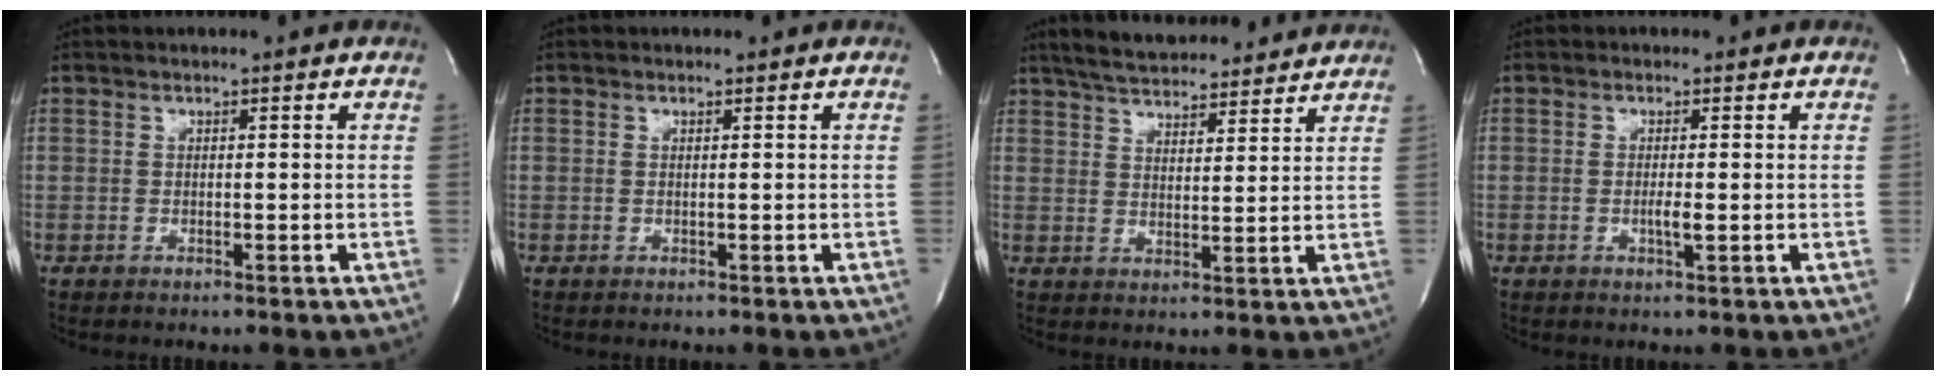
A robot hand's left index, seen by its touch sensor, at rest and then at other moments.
{"total": 0.0}
{"total": 15.2, "force": [13.8, 3.2, 5.5], "torque": [-0.089, 0.027, 0.201]}
{"total": 1.7, "force": [-0.3, 0.1, 1.7], "torque": [-0.036, -0.002, -0.004]}